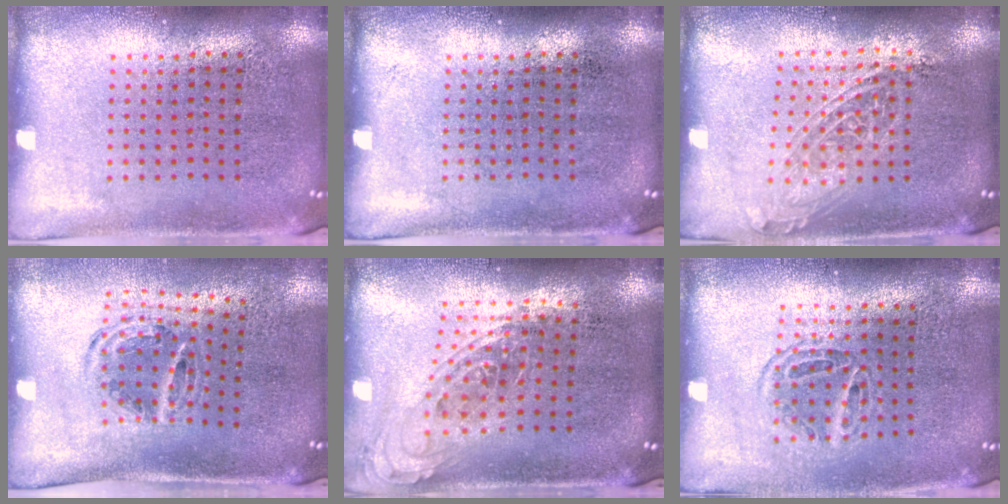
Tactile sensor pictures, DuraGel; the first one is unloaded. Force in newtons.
{"total": 0.0}
{"total": 1.6, "press": 1.3, "slide": 0.9}
{"total": 1.1, "press": 1.0, "slide": 0.3}
{"total": 0.9, "press": 0.9, "slide": 0.3}
{"total": 1.2, "press": 1.0, "slide": 0.6}